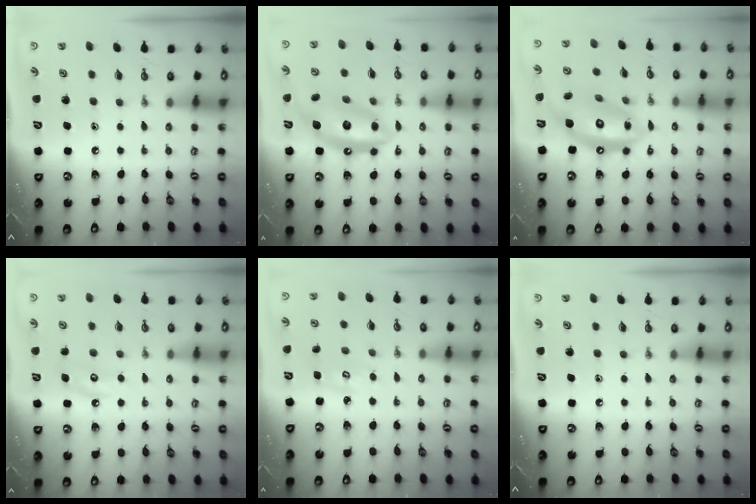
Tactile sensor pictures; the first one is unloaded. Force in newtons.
{"total": 13.8, "press": 13.8, "slide": 1.2}
{"total": 15.4, "press": 15.3, "slide": 1.4}
{"total": 5.3, "press": 5.3, "slide": 0.5}
{"total": 2.6, "press": 2.6, "slide": 0.1}
{"total": 0.0}